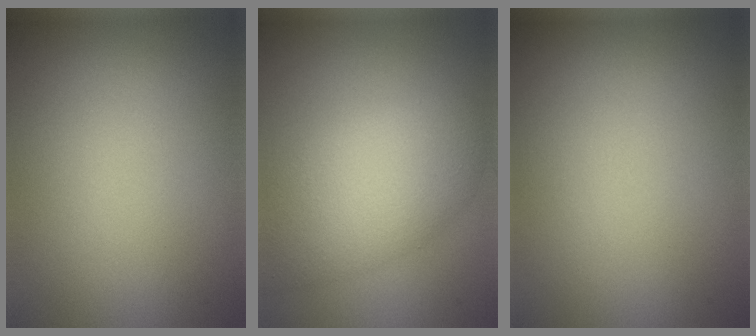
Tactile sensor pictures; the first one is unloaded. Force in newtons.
{"total": 6.8, "press": 6.8, "slide": 0.3}
{"total": 0.0}